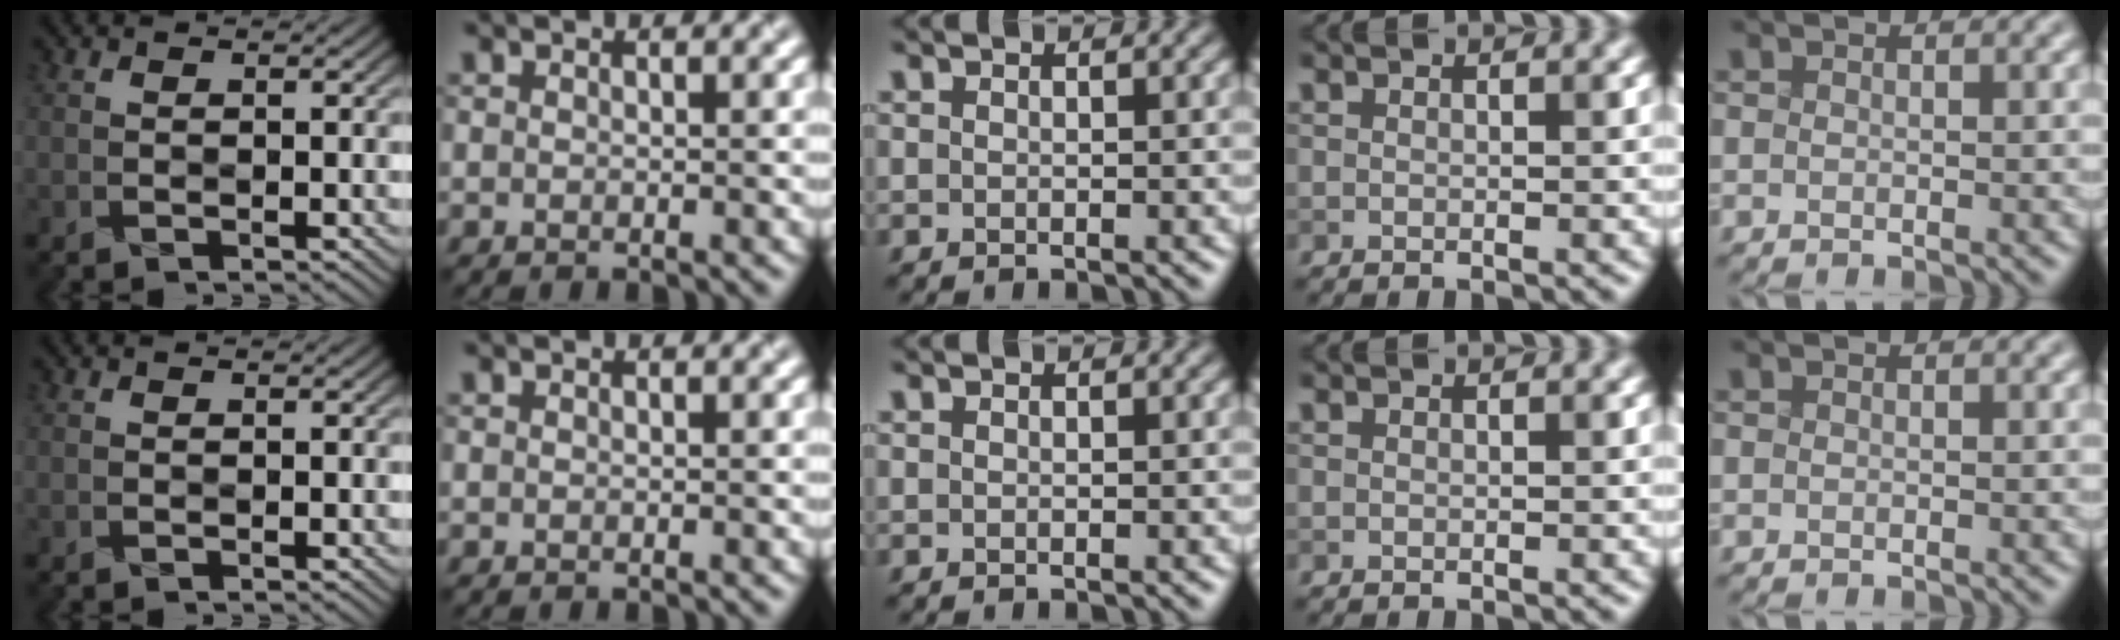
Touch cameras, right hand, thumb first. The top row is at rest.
{}